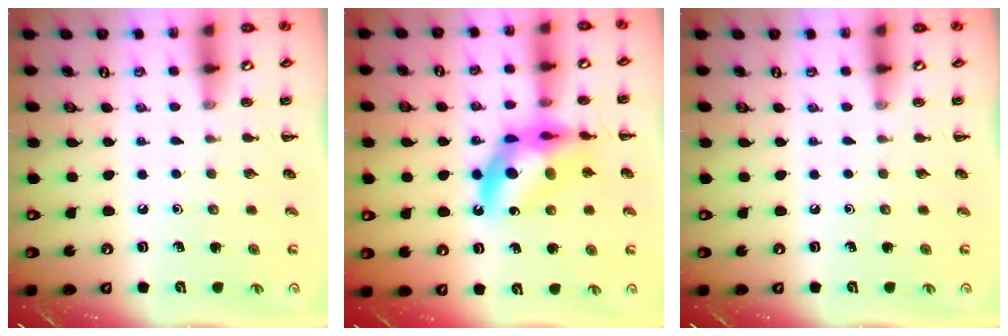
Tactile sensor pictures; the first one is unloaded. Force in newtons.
{"total": 13.7, "press": 13.1, "slide": 4.0}
{"total": 0.0}